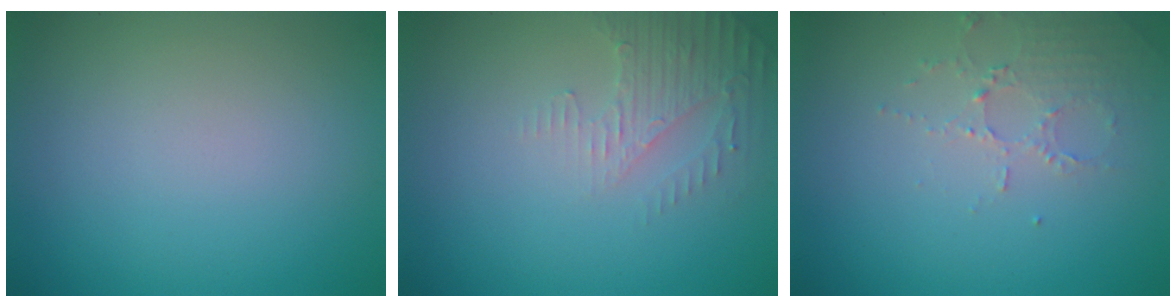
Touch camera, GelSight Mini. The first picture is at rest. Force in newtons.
{"total": 2.6, "press": 2.5, "slide": 0.7}
{"total": 2.1, "press": 2.1, "slide": 0.4}